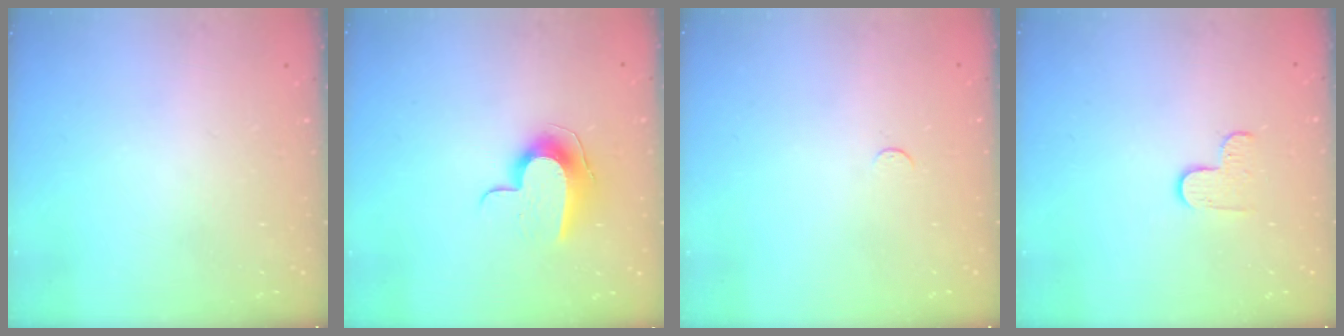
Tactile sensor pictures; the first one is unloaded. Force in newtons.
{"total": 9.9, "press": 9.9, "slide": 0.3}
{"total": 2.4, "press": 2.4, "slide": 0.3}
{"total": 4.2, "press": 4.1, "slide": 0.4}